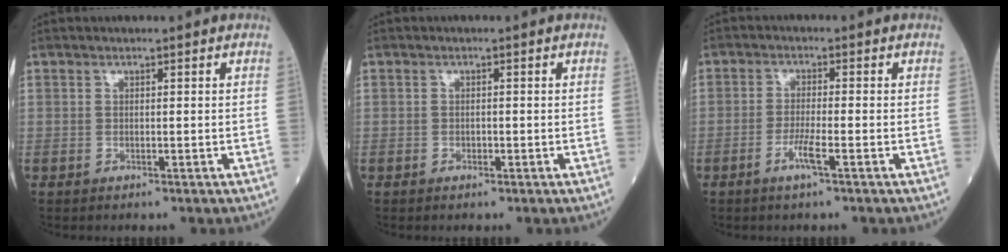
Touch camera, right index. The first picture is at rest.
{"total": 0.8, "force": [-0.4, 0.4, 0.5], "torque": [-0.010, 0.001, -0.005]}
{"total": 3.5, "force": [-1.7, 0.0, 3.1], "torque": [-0.064, -0.005, -0.037]}